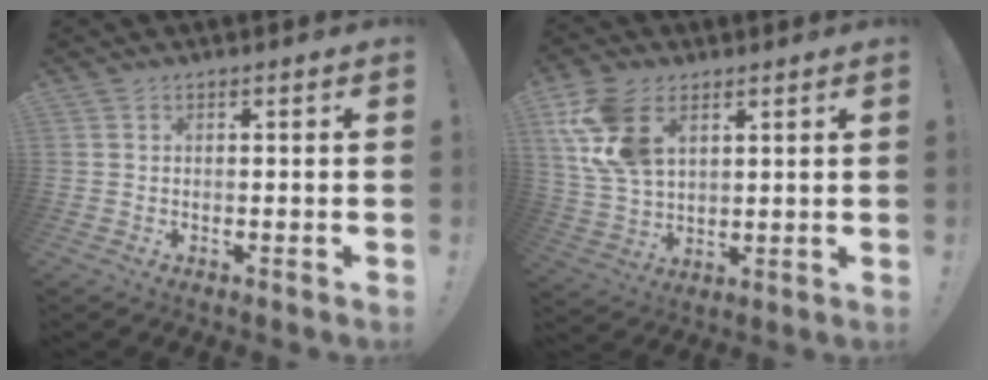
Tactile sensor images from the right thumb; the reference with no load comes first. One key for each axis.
{"total": 14.5, "fx": 6.2, "fy": 9.3, "fz": 9.2, "tx": -0.183, "ty": -0.012, "tz": 0.123}